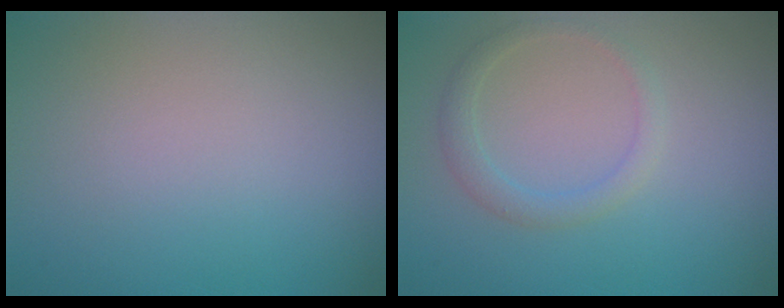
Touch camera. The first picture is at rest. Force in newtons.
{"total": 1.8, "press": 1.8, "slide": 0.1}